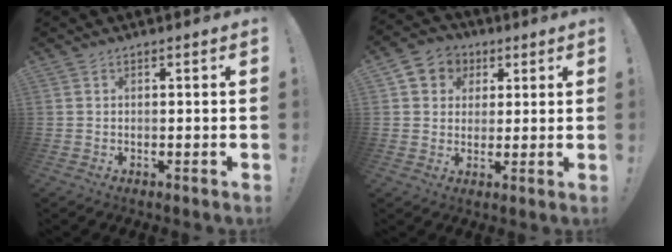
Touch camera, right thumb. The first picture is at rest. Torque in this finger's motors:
{"motor_torque": [0.64, 1.32, 0.10, -0.09, 0.00]}